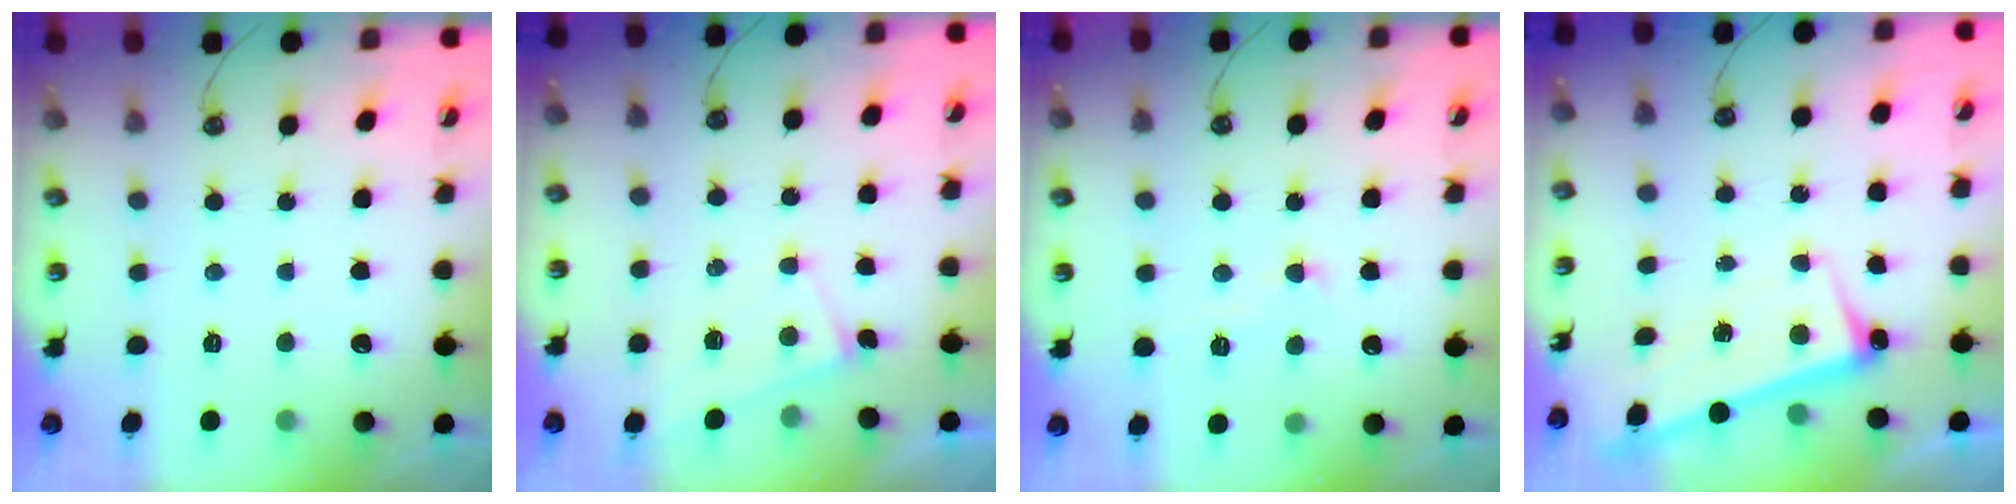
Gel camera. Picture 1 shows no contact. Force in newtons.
{"total": 0.6, "press": 0.6, "slide": 0.2}
{"total": 2.2, "press": 2.1, "slide": 0.6}
{"total": 2.5, "press": 2.5, "slide": 0.5}